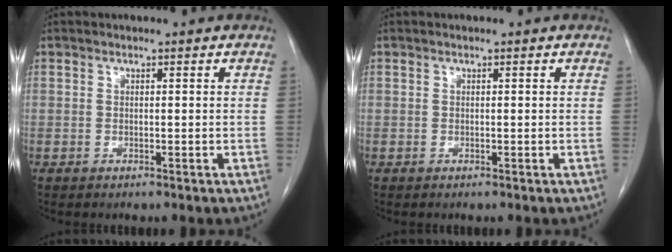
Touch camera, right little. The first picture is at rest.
{"total": 0.0}